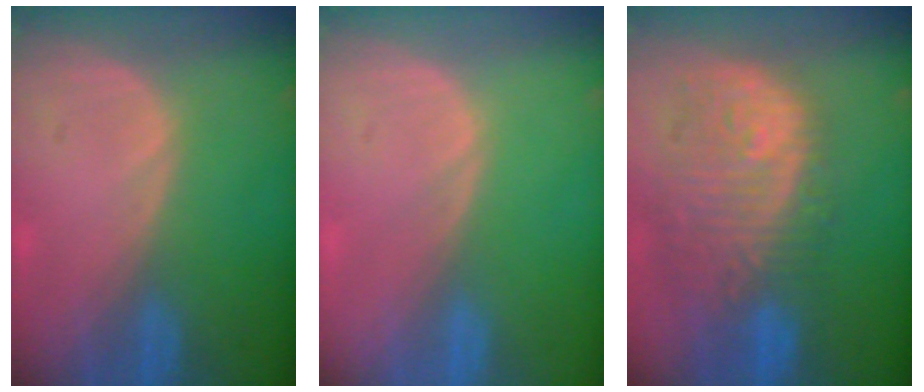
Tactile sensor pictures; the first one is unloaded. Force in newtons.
{"total": 0.0}
{"total": 12.2, "press": 10.9, "slide": 5.6}